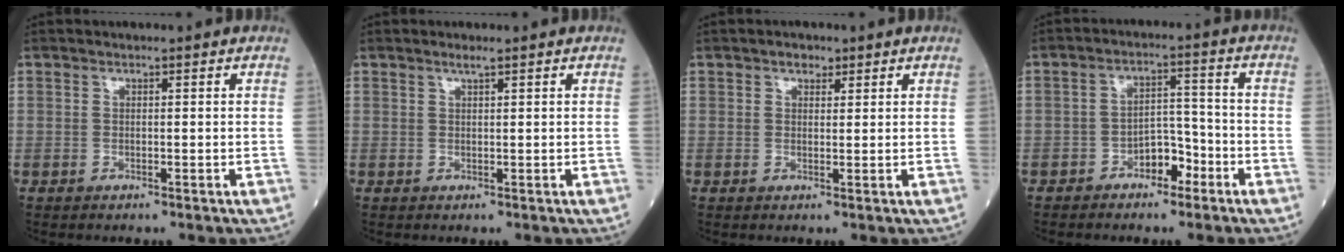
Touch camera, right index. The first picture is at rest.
{"total": 0.9, "force": [0.7, -0.1, 0.6], "torque": [-0.013, -0.001, 0.014]}
{"total": 1.6, "force": [1.1, 1.1, 0.7], "torque": [-0.009, 0.002, 0.014]}
{"total": 4.9, "force": [-3.0, 2.5, 3.0], "torque": [-0.043, 0.019, -0.052]}